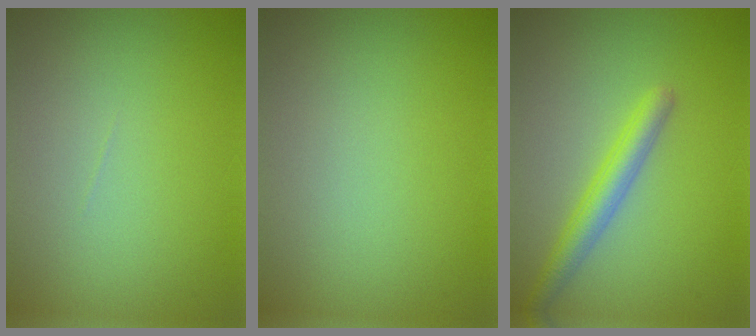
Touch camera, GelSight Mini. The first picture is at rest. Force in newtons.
{"total": 0.0}
{"total": 3.0, "press": 3.0, "slide": 0.0}